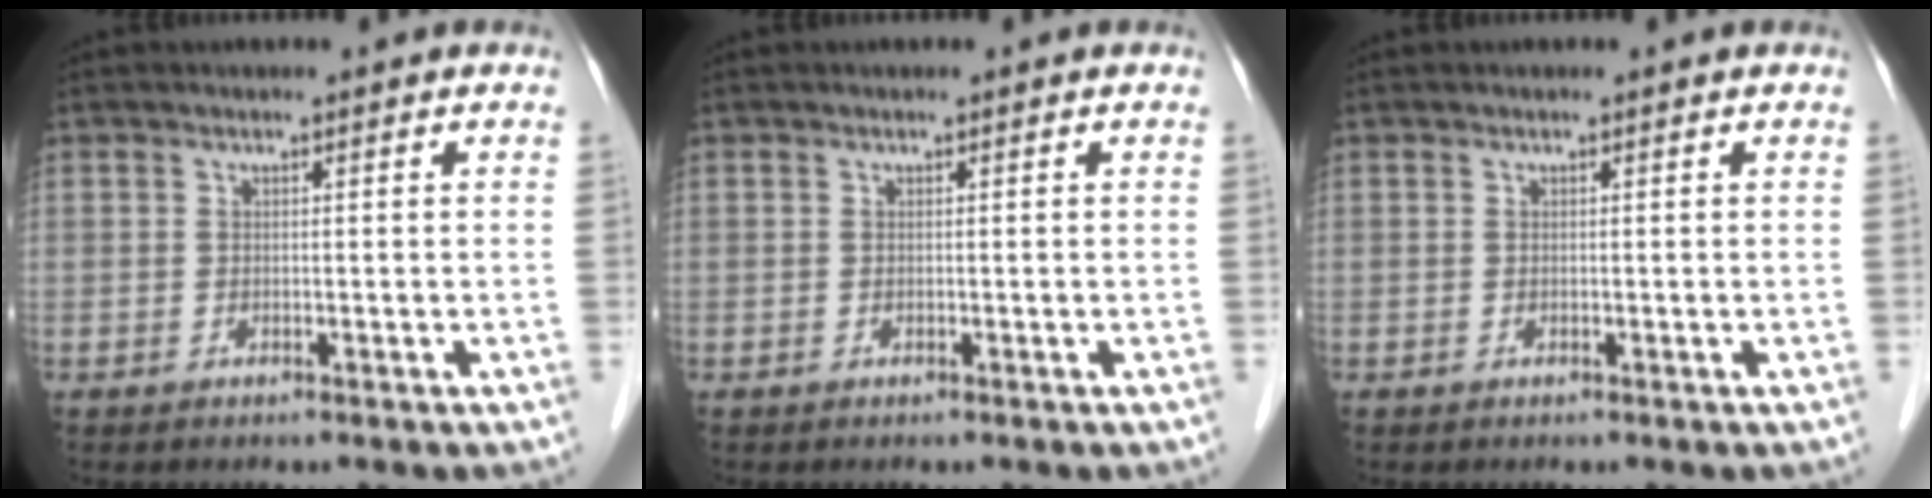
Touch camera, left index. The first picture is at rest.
{"total": 0.0}
{"total": 0.0}